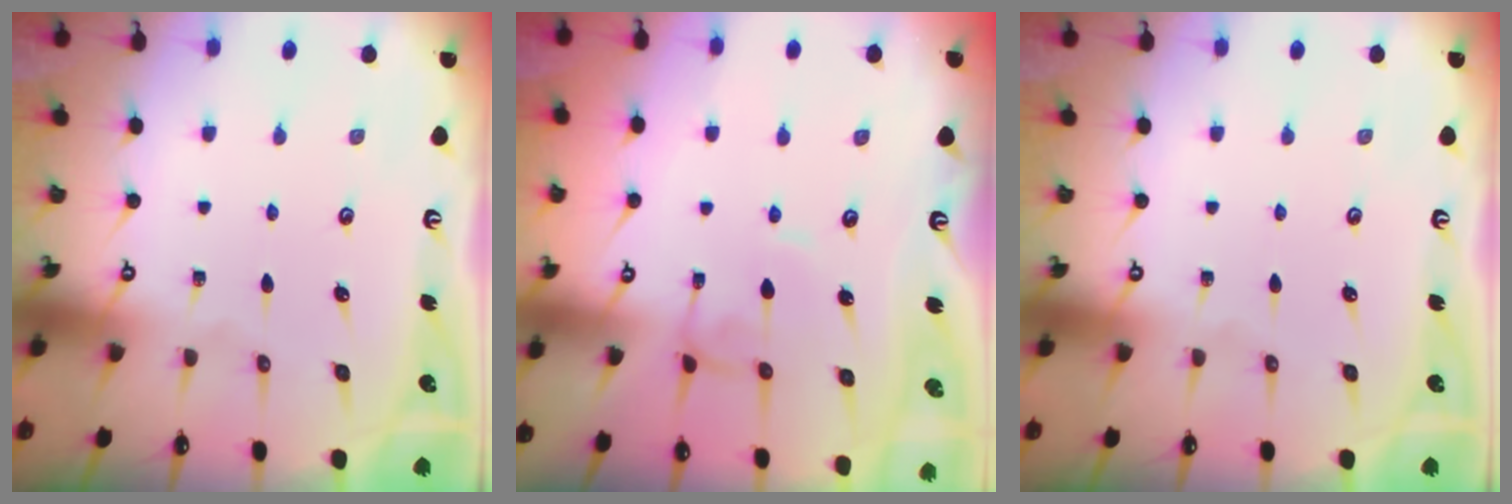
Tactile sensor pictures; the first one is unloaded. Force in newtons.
{"total": 0.8, "press": 0.8, "slide": 0.2}
{"total": 0.0}